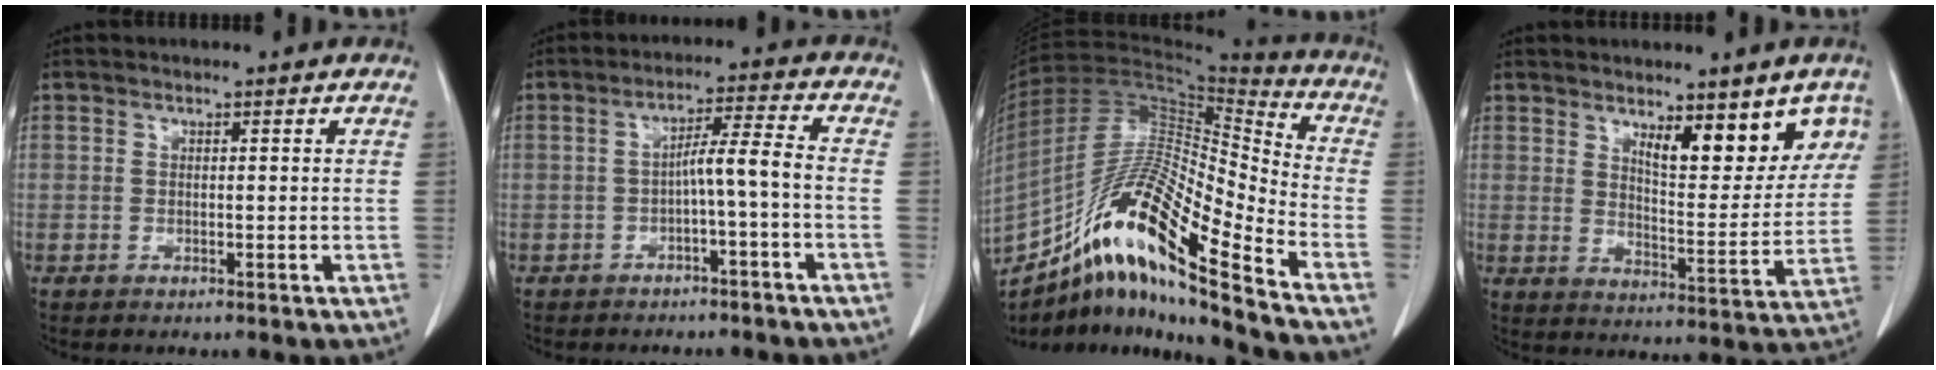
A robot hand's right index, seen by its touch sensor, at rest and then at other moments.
{"total": 4.9, "force": [-1.6, -0.4, 4.6], "torque": [-0.074, 0.021, -0.023]}
{"total": 21.1, "force": [-13.8, 1.1, 15.8], "torque": [-0.310, -0.009, -0.253]}
{"total": 10.8, "force": [6.4, 3.6, 7.9], "torque": [-0.093, -0.009, 0.096]}